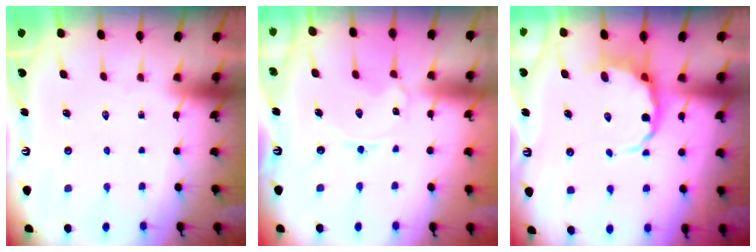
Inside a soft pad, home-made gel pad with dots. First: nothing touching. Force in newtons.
{"total": 1.6, "press": 1.5, "slide": 0.2}
{"total": 5.7, "press": 5.1, "slide": 2.4}